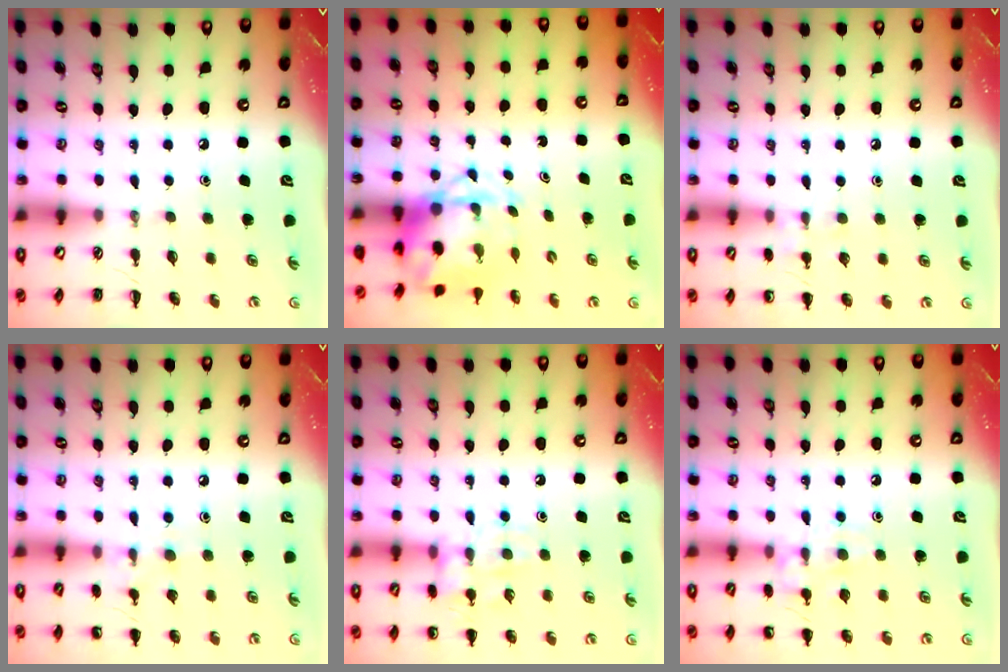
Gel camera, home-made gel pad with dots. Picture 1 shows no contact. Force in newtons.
{"total": 5.4, "press": 5.3, "slide": 0.7}
{"total": 5.4, "press": 5.1, "slide": 1.6}
{"total": 7.8, "press": 7.6, "slide": 2.0}
{"total": 11.4, "press": 11.4, "slide": 0.8}
{"total": 10.0, "press": 9.9, "slide": 1.1}